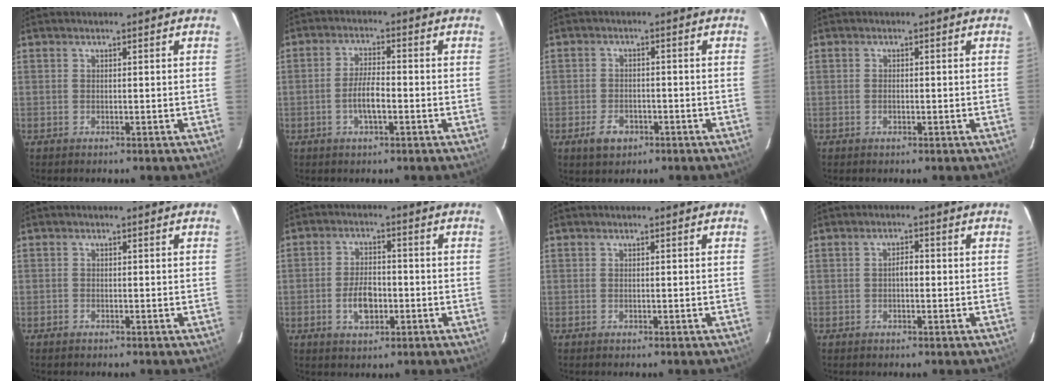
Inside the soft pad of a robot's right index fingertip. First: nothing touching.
{"total": 4.8, "force": [-1.7, 1.3, 4.3], "torque": [-0.087, 0.001, -0.030]}
{"total": 4.6, "force": [-2.5, 3.2, 2.3], "torque": [-0.053, 0.005, -0.037]}
{"total": 0.8, "force": [-0.2, 0.6, 0.6], "torque": [-0.010, 0.002, -0.004]}
{"total": 0.6, "force": [-0.5, 0.3, 0.1], "torque": [-0.002, 0.002, -0.012]}
{"total": 6.3, "force": [-1.9, 3.6, 4.8], "torque": [-0.094, 0.004, -0.027]}
{"total": 0.0}
{"total": 1.9, "force": [-0.2, 1.0, 1.6], "torque": [-0.029, 0.009, -0.005]}